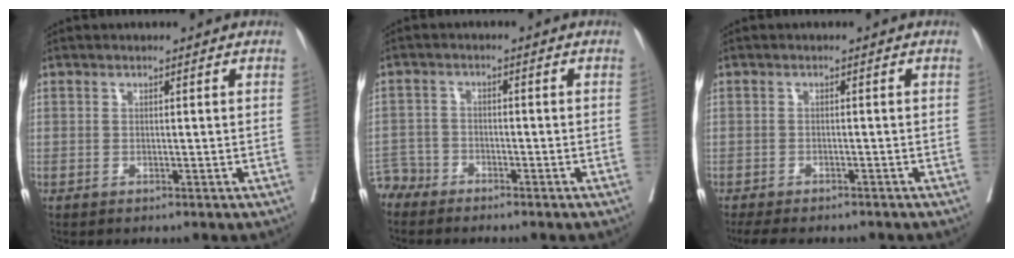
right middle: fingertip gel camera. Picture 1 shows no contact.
{"total": 3.3, "force": [-3.0, 1.0, -0.8], "torque": [0.012, -0.003, -0.061]}
{"total": 8.7, "force": [-7.5, 2.3, 3.6], "torque": [-0.053, -0.006, -0.103]}